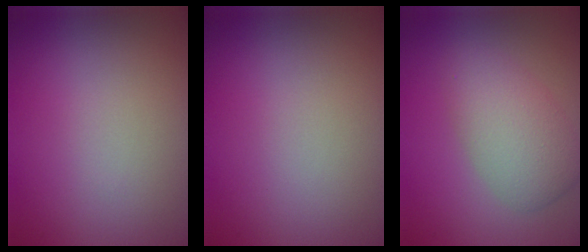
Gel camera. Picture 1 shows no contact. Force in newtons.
{"total": 0.0}
{"total": 4.2, "press": 4.2, "slide": 0.1}